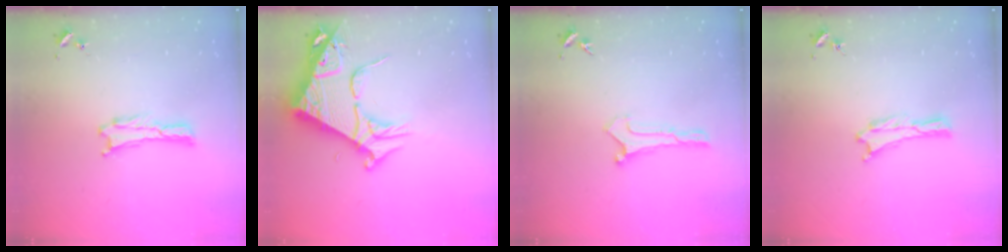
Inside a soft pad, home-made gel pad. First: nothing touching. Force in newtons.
{"total": 9.9, "press": 9.9, "slide": 1.1}
{"total": 0.0}
{"total": 0.0}